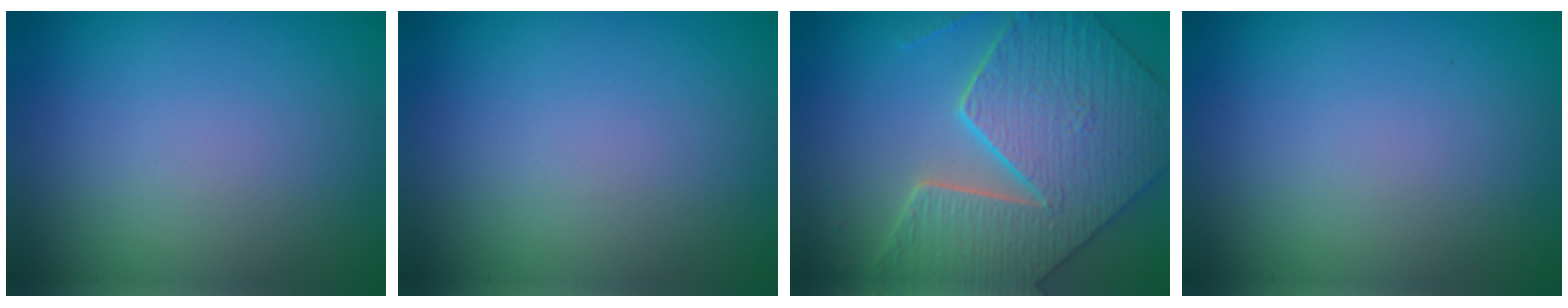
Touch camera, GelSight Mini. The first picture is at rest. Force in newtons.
{"total": 0.0}
{"total": 7.7, "press": 6.6, "slide": 4.0}
{"total": 0.0}